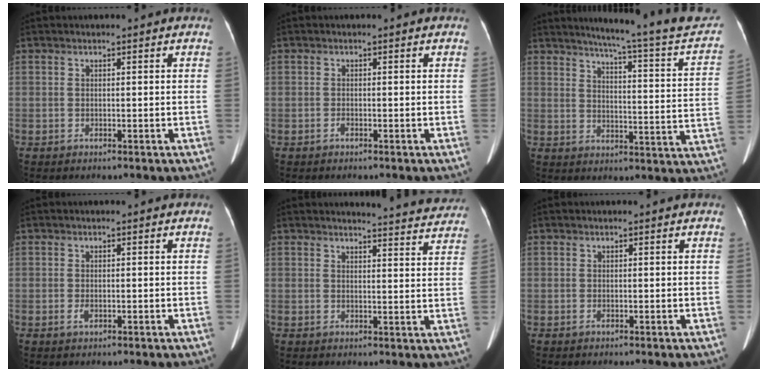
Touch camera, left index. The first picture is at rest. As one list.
[{"total": 0.7, "force": [-0.7, 0.0, 0.1], "torque": [-0.005, -0.008, -0.009]}, {"total": 22.1, "force": [20.0, -0.1, 9.4], "torque": [-0.126, -0.066, 0.234]}, {"total": 0.9, "force": [-0.7, 0.3, 0.6], "torque": [-0.014, -0.008, -0.007]}, {"total": 13.1, "force": [12.9, 0.9, 2.1], "torque": [-0.006, -0.052, 0.122]}, {"total": 0.0}]